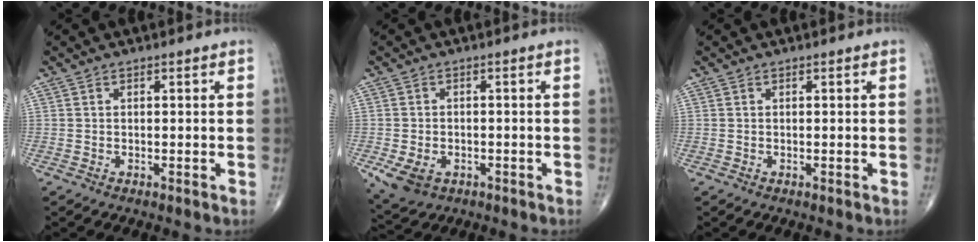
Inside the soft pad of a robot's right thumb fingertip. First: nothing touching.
{"total": 6.0, "force": [-2.3, 4.3, 3.5], "torque": [-0.060, 0.004, -0.030]}
{"total": 0.0}